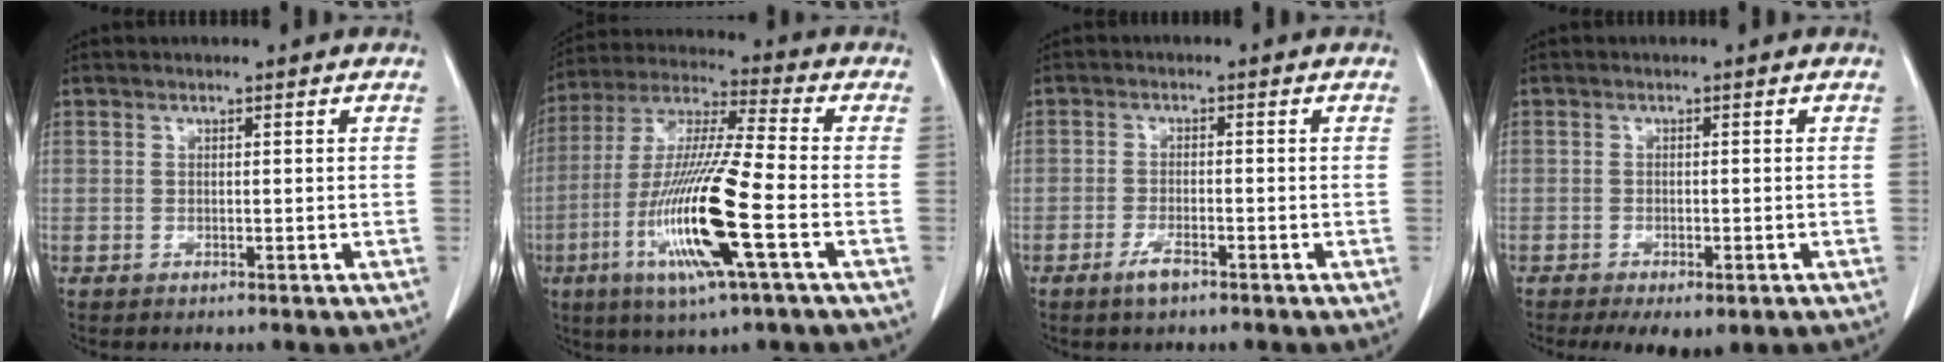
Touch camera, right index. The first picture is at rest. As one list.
[{"total": 17.2, "force": [-5.5, 0.5, 16.3], "torque": [-0.335, -0.019, -0.107]}, {"total": 2.7, "force": [-1.9, 0.7, 1.9], "torque": [-0.044, -0.001, -0.033]}, {"total": 5.2, "force": [-3.3, 2.5, 3.2], "torque": [-0.042, -0.007, -0.046]}]